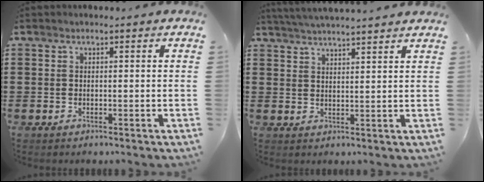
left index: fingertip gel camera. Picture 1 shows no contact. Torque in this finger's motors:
{"motor_torque": [0.43, -0.57, 0.17, 0.12]}